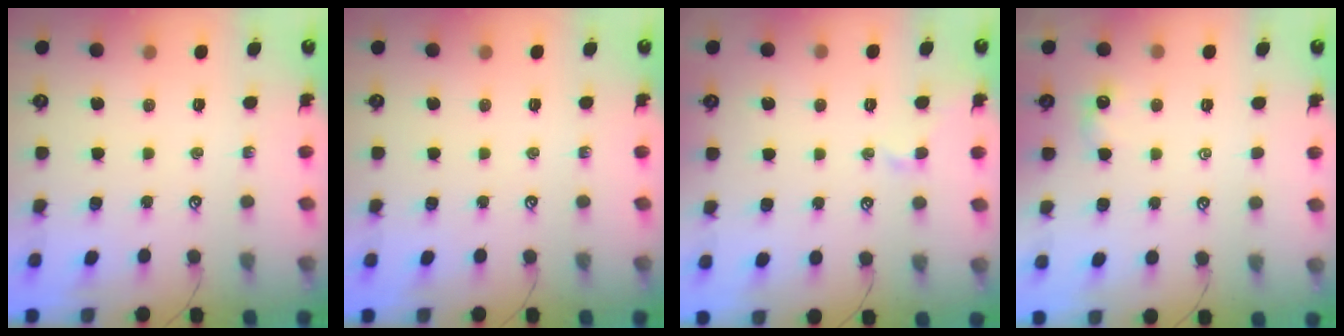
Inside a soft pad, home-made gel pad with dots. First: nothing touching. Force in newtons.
{"total": 0.0}
{"total": 0.5, "press": 0.3, "slide": 0.4}
{"total": 0.6, "press": 0.3, "slide": 0.6}